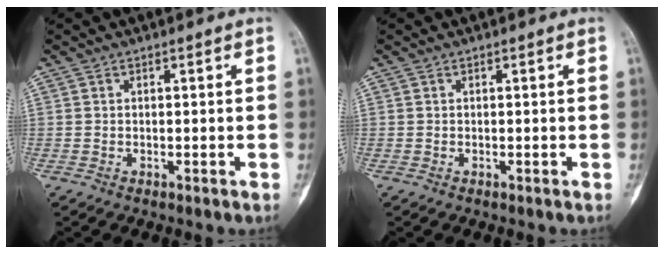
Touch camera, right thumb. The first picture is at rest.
{"total": 0.0}